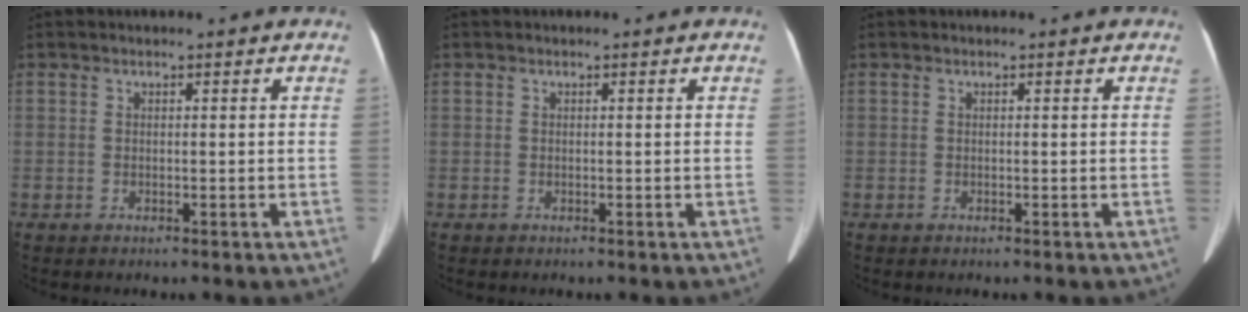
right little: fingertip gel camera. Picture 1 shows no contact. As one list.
[{"total": 0.0}, {"total": 0.0}]